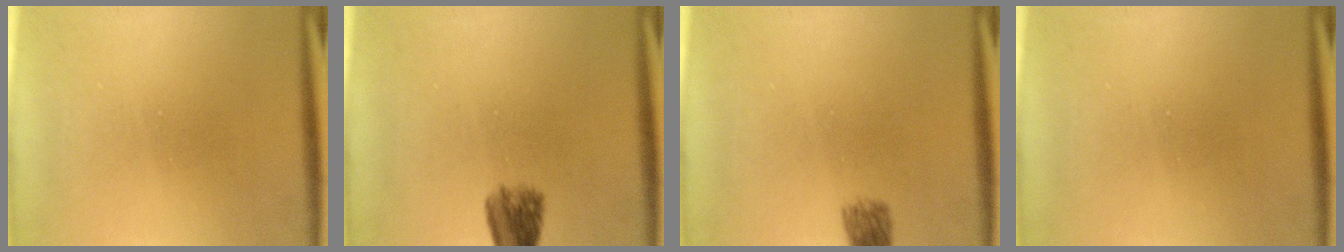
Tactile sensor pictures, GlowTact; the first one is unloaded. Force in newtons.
{"total": 4.0}
{"total": 2.6}
{"total": 0.0}